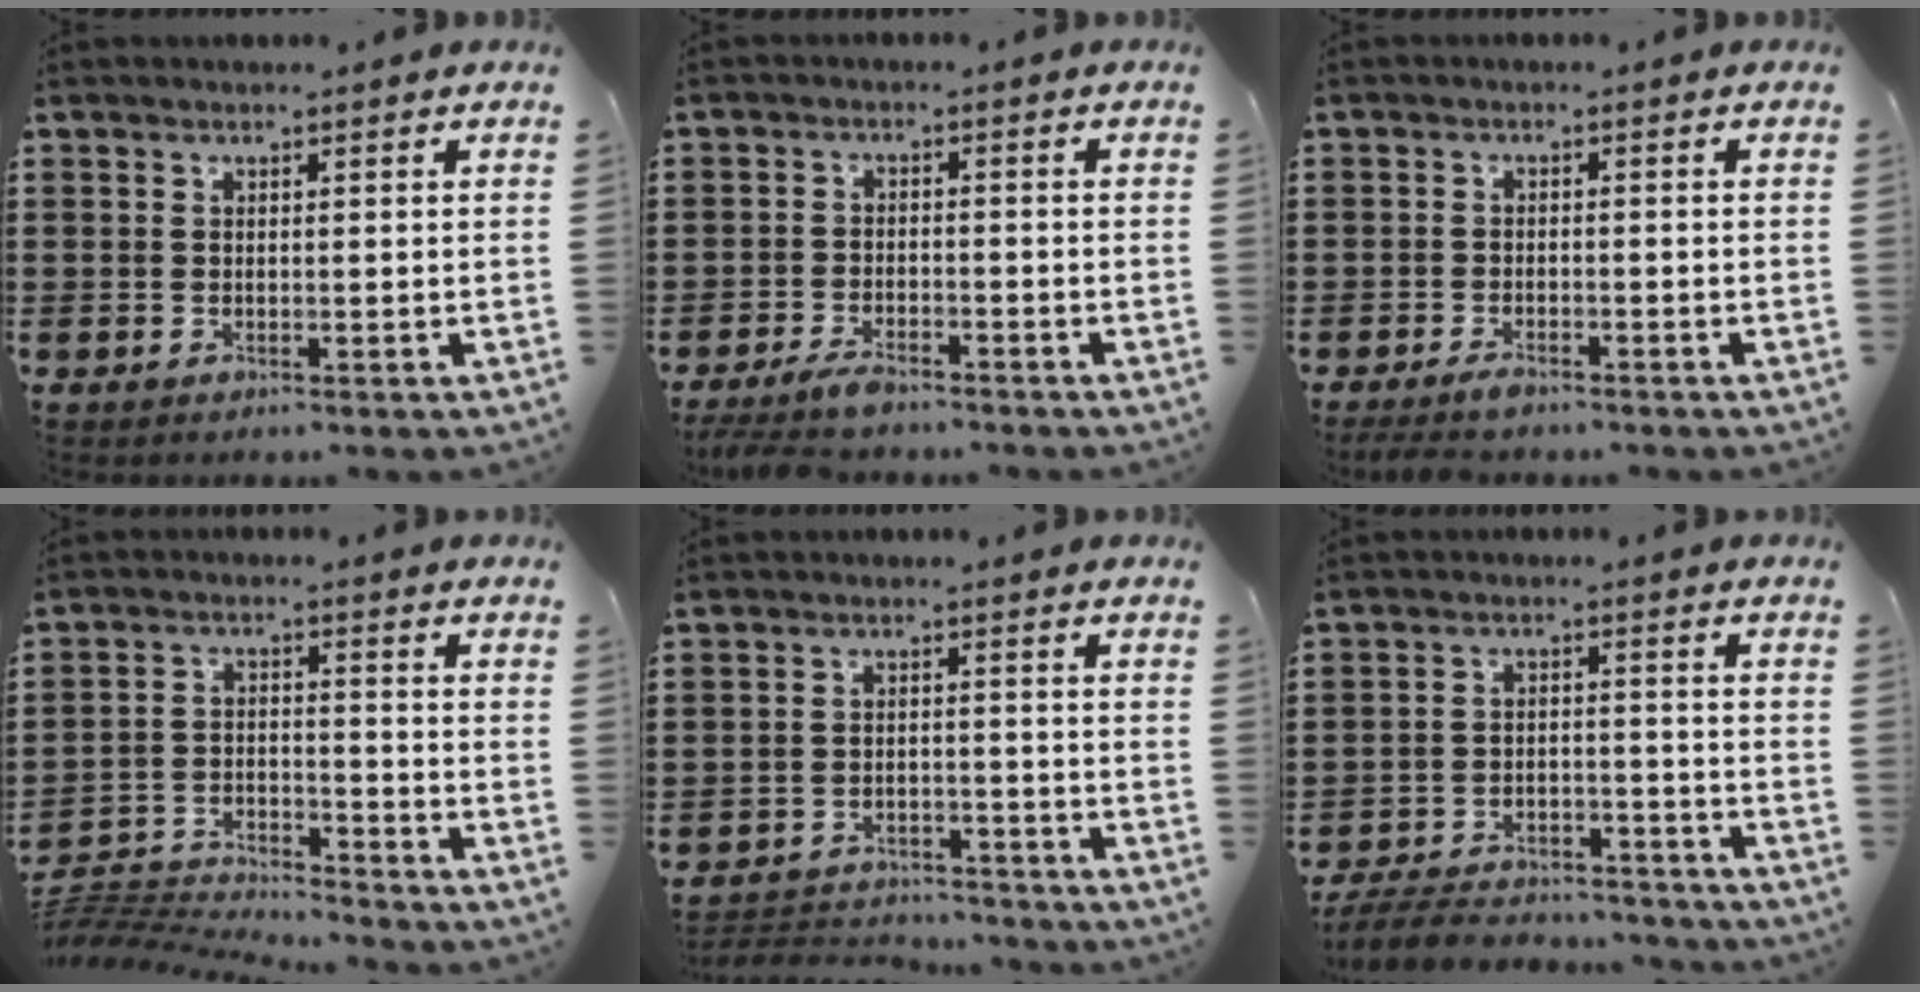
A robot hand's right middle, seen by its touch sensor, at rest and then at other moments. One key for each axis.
{"total": 3.4, "fx": -3.1, "fy": 0.7, "fz": 1.2, "tx": -0.036, "ty": 0.000, "tz": -0.067}
{"total": 2.0, "fx": -1.9, "fy": 0.5, "fz": 0.7, "tx": -0.022, "ty": 0.000, "tz": -0.040}
{"total": 4.8, "fx": -4.8, "fy": 0.5, "fz": 0.4, "tx": -0.025, "ty": 0.002, "tz": -0.106}
{"total": 3.2, "fx": -3.1, "fy": 0.7, "fz": 0.1, "tx": -0.009, "ty": 0.002, "tz": -0.069}
{"total": 6.6, "fx": -6.4, "fy": 1.2, "fz": 1.4, "tx": -0.033, "ty": 0.011, "tz": -0.127}